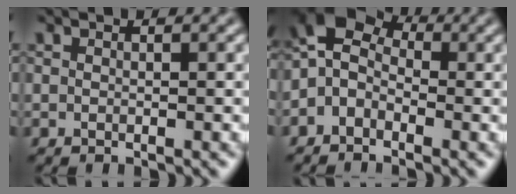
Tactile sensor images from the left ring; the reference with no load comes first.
{"total": 6.0, "force": [-0.6, 4.2, 4.2], "torque": [-0.074, 0.034, -0.034]}